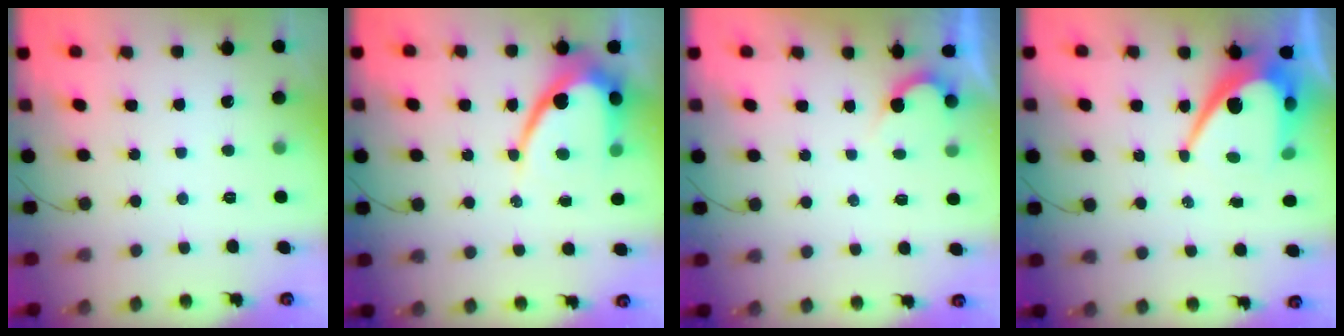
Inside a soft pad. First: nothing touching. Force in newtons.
{"total": 10.8, "press": 10.8, "slide": 1.0}
{"total": 2.3, "press": 2.3, "slide": 0.1}
{"total": 11.2, "press": 11.1, "slide": 0.8}